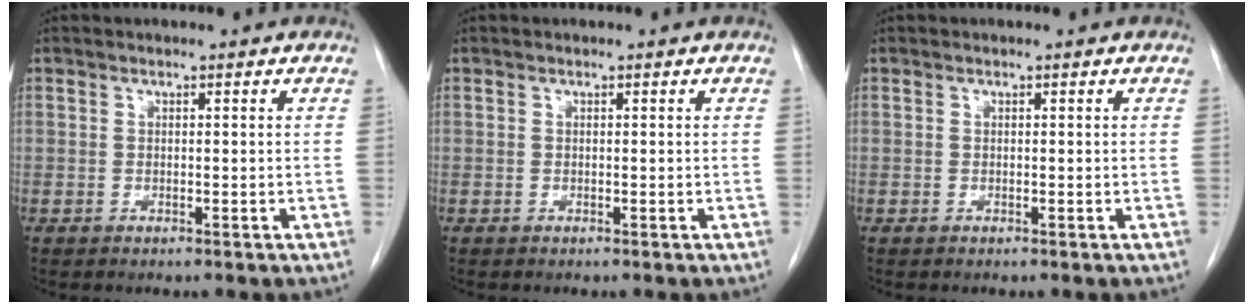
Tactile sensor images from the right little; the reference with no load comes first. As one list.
[{"total": 0.0}, {"total": 0.0}]